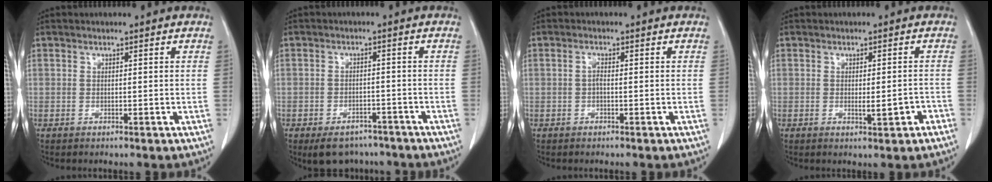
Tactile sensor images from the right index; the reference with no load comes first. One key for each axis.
{"total": 7.0, "fx": -5.7, "fy": 3.5, "fz": 1.9, "tx": -0.017, "ty": 0.004, "tz": -0.081}
{"total": 1.1, "fx": -0.2, "fy": 0.3, "fz": 1.1, "tx": -0.020, "ty": 0.003, "tz": -0.006}
{"total": 2.8, "fx": -1.1, "fy": 0.6, "fz": 2.5, "tx": -0.036, "ty": -0.002, "tz": -0.012}